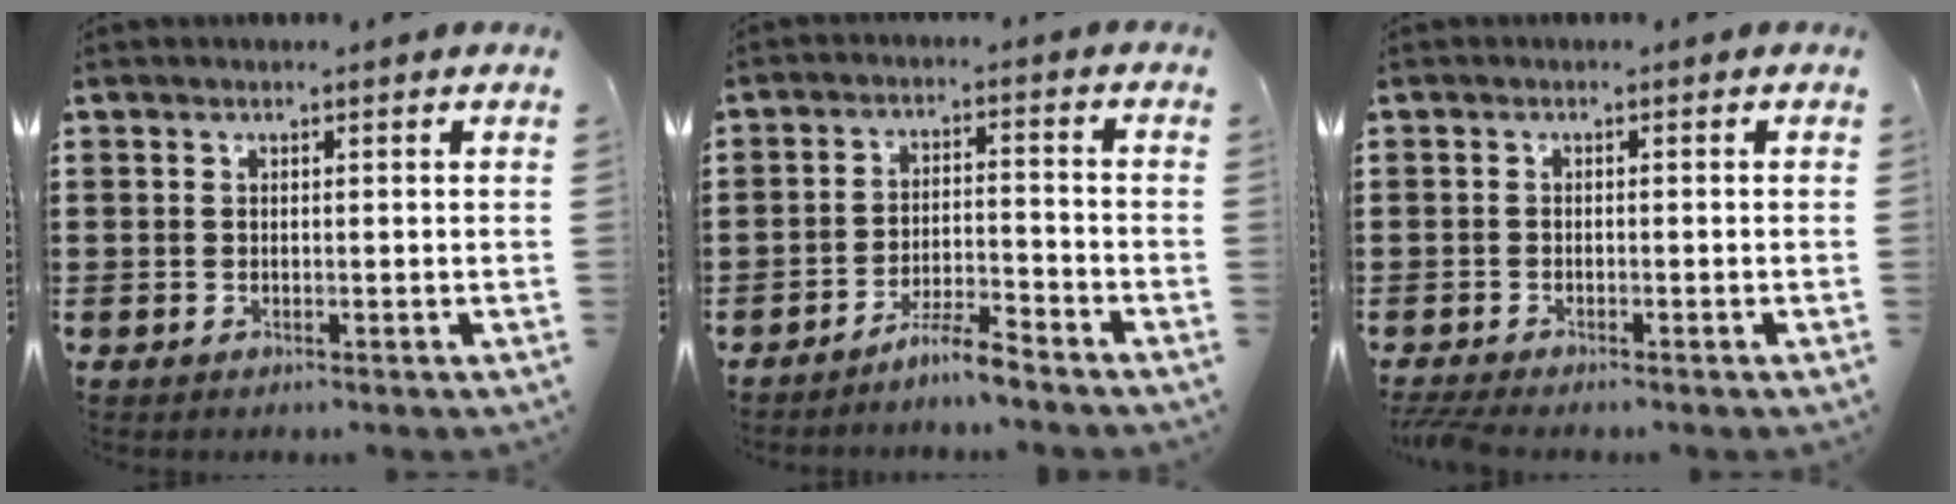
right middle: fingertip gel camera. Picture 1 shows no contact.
{"total": 4.6, "force": [-4.3, 0.1, 1.8], "torque": [-0.045, -0.002, -0.087]}
{"total": 1.1, "force": [-1.0, 0.1, 0.4], "torque": [-0.009, -0.002, -0.019]}